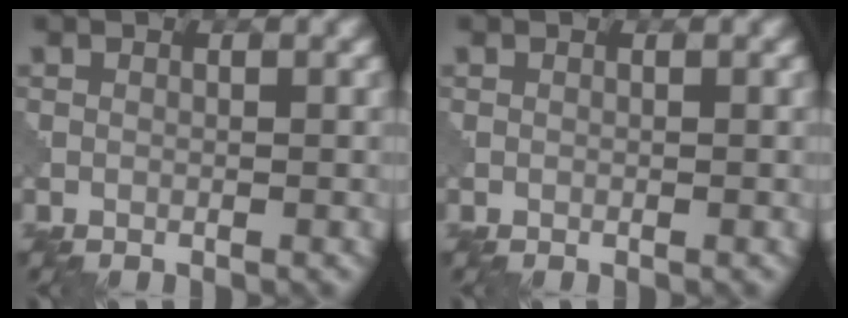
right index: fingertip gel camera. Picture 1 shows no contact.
{"total": 0.0}